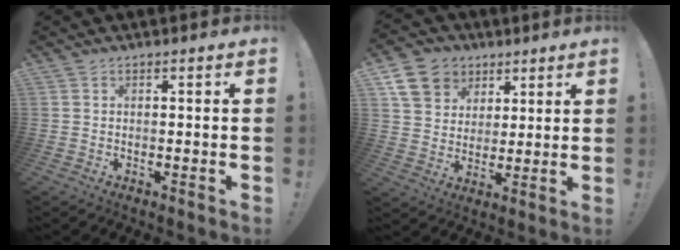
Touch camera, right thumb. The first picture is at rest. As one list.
[{"total": 12.5, "force": [6.3, 10.0, 4.2], "torque": [-0.057, -0.033, 0.128]}]